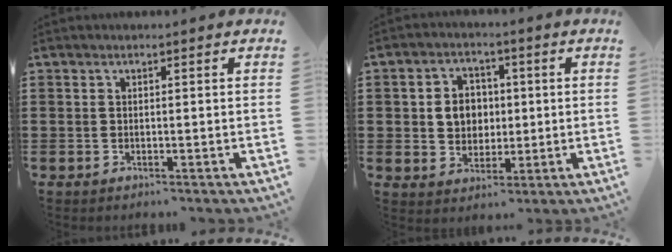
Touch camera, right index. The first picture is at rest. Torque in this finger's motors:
{"motor_torque": [0.24, 0.08, 0.24, 0.09]}